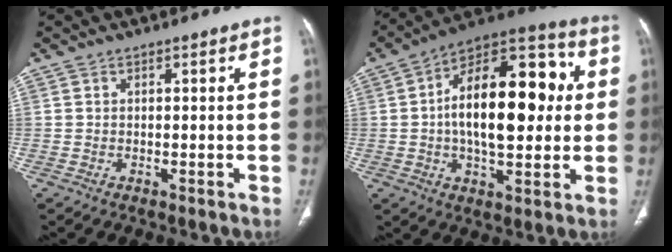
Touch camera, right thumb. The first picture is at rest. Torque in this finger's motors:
{"motor_torque": [0.49, 1.23, 0.84, 0.00, 0.25]}